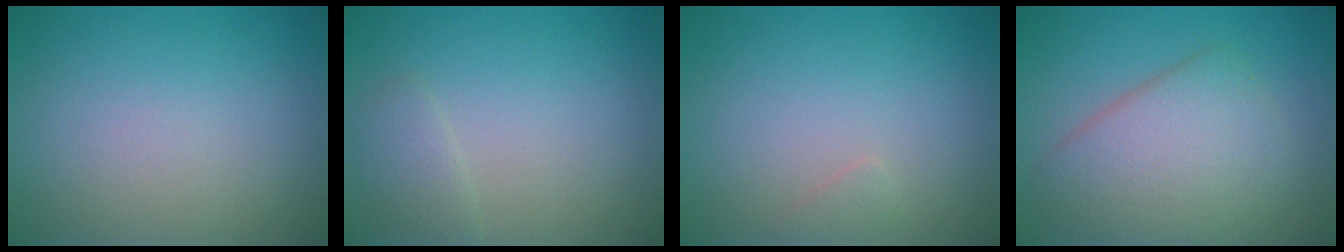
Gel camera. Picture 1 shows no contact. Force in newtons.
{"total": 1.6, "press": 1.6, "slide": 0.1}
{"total": 0.6, "press": 0.6, "slide": 0.0}
{"total": 6.6, "press": 6.6, "slide": 0.1}